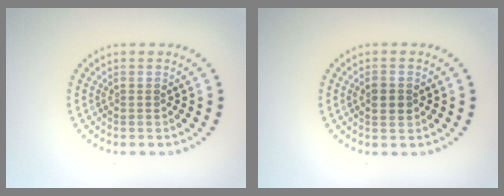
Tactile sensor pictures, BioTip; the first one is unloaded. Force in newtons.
{"total": 2.2, "press": 2.2, "slide": 0.0}